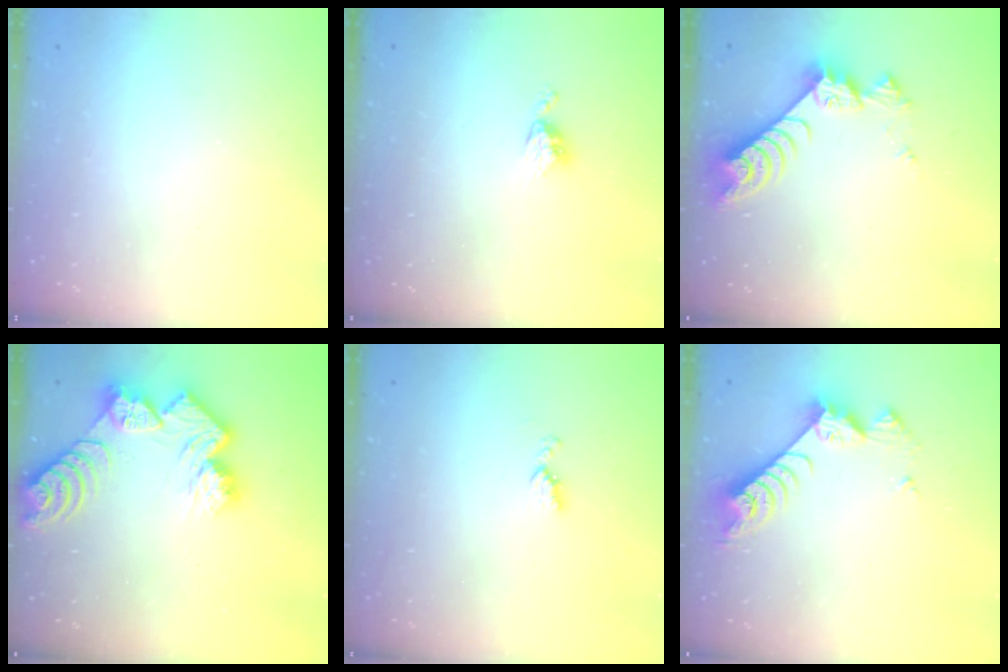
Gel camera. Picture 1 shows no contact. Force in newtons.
{"total": 3.6, "press": 3.6, "slide": 0.4}
{"total": 8.7, "press": 8.7, "slide": 0.4}
{"total": 12.5, "press": 12.5, "slide": 1.1}
{"total": 4.5, "press": 4.5, "slide": 0.6}
{"total": 7.6, "press": 7.6, "slide": 0.4}